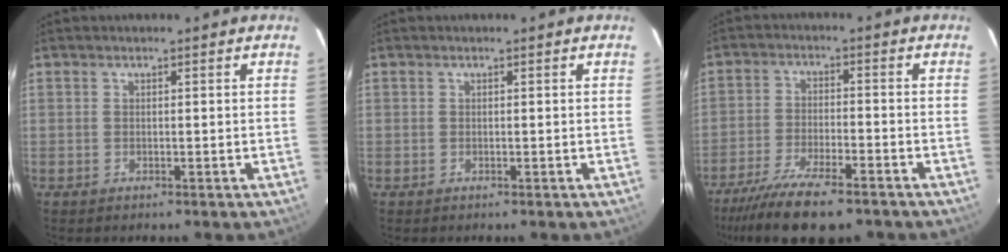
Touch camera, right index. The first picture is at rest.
{"total": 0.0}
{"total": 13.8, "force": [-10.8, 3.3, 7.9], "torque": [-0.178, -0.035, -0.188]}